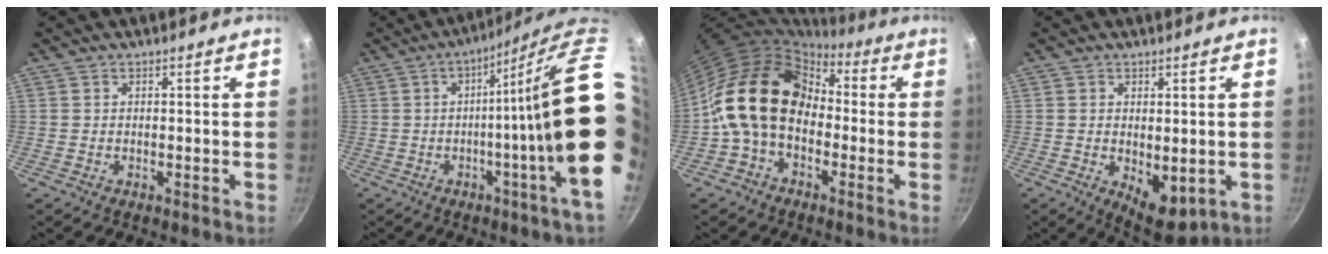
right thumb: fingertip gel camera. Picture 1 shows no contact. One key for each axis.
{"total": 17.8, "fx": 1.7, "fy": 0.0, "fz": 17.8, "tx": -0.235, "ty": -0.027, "tz": 0.010}
{"total": 16.5, "fx": -1.1, "fy": 12.2, "fz": 11.1, "tx": -0.171, "ty": 0.044, "tz": -0.038}
{"total": 7.4, "fx": -0.8, "fy": 3.7, "fz": 6.4, "tx": -0.074, "ty": -0.017, "tz": 0.001}